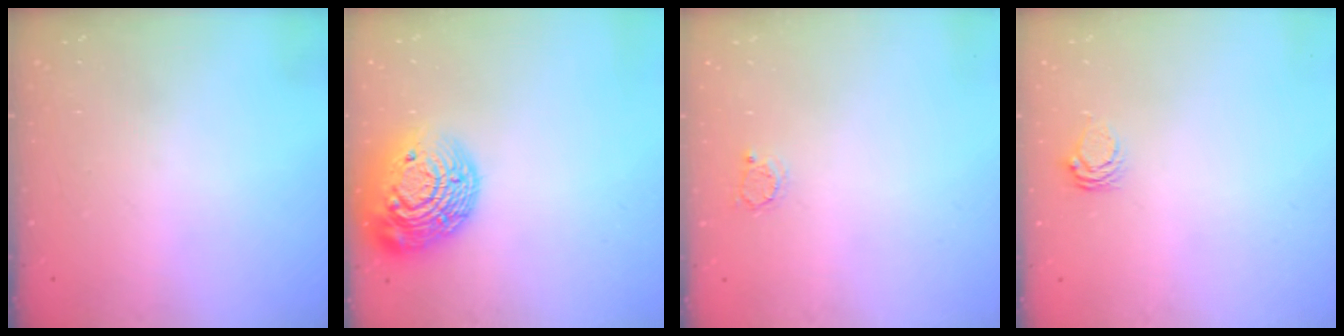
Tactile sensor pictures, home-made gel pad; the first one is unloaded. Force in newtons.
{"total": 21.4, "press": 21.3, "slide": 1.4}
{"total": 2.0, "press": 2.0, "slide": 0.4}
{"total": 3.8, "press": 3.8, "slide": 0.3}